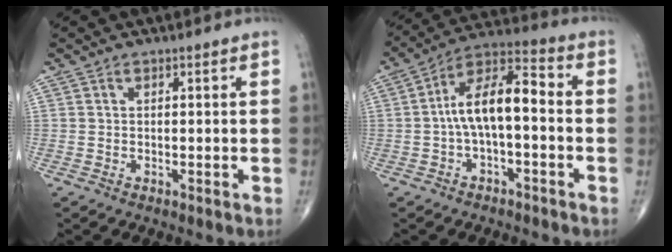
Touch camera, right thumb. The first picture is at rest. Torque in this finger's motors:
{"motor_torque": [0.39, 0.40, 0.41, -0.35, 0.14]}